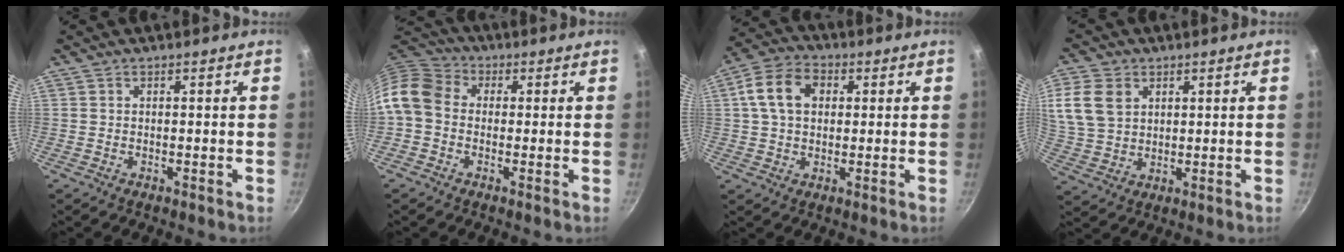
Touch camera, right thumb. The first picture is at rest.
{"total": 9.0, "force": [-0.5, 7.3, 5.3], "torque": [-0.087, 0.028, -0.033]}
{"total": 10.0, "force": [2.1, 7.3, 6.6], "torque": [-0.102, 0.016, 0.023]}
{"total": 9.9, "force": [3.3, 7.4, 5.7], "torque": [-0.096, -0.006, 0.070]}